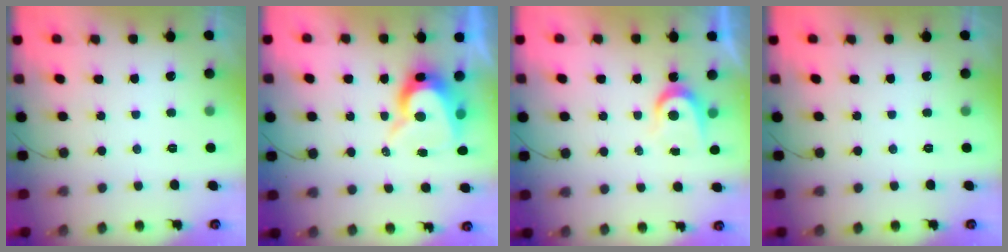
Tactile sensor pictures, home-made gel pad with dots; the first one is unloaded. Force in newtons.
{"total": 9.3, "press": 9.2, "slide": 0.7}
{"total": 4.9, "press": 4.9, "slide": 0.5}
{"total": 0.0}